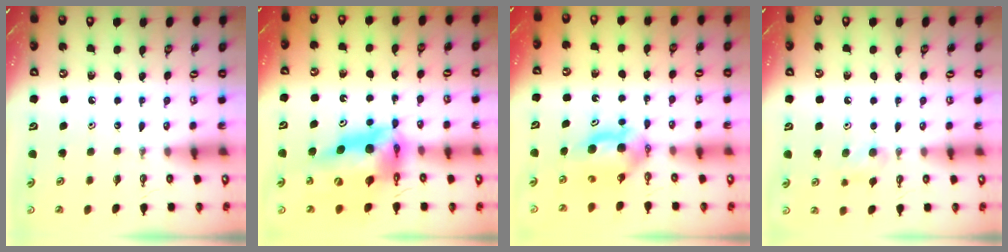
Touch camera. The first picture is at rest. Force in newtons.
{"total": 18.1, "press": 18.1, "slide": 1.5}
{"total": 5.9, "press": 5.6, "slide": 1.9}
{"total": 6.7, "press": 6.6, "slide": 1.5}